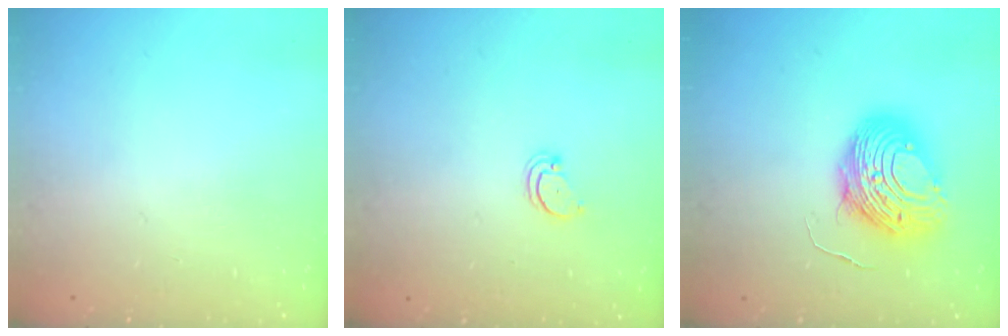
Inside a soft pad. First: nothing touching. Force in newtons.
{"total": 2.5, "press": 2.5, "slide": 0.3}
{"total": 12.1, "press": 12.1, "slide": 1.2}